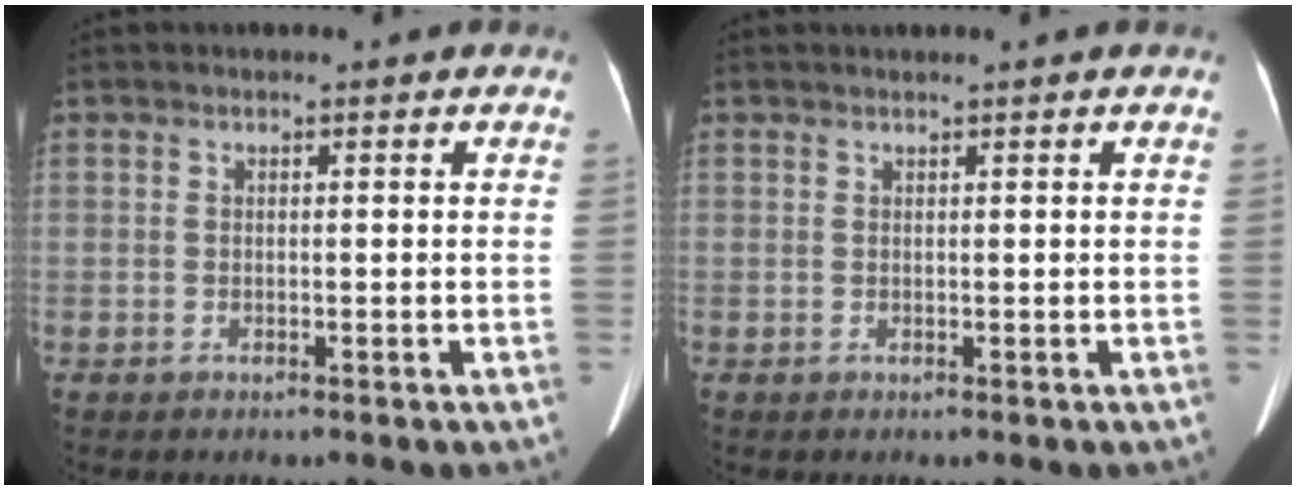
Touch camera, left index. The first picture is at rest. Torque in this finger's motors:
{"motor_torque": [0.11, -0.05, -0.04, -0.04]}